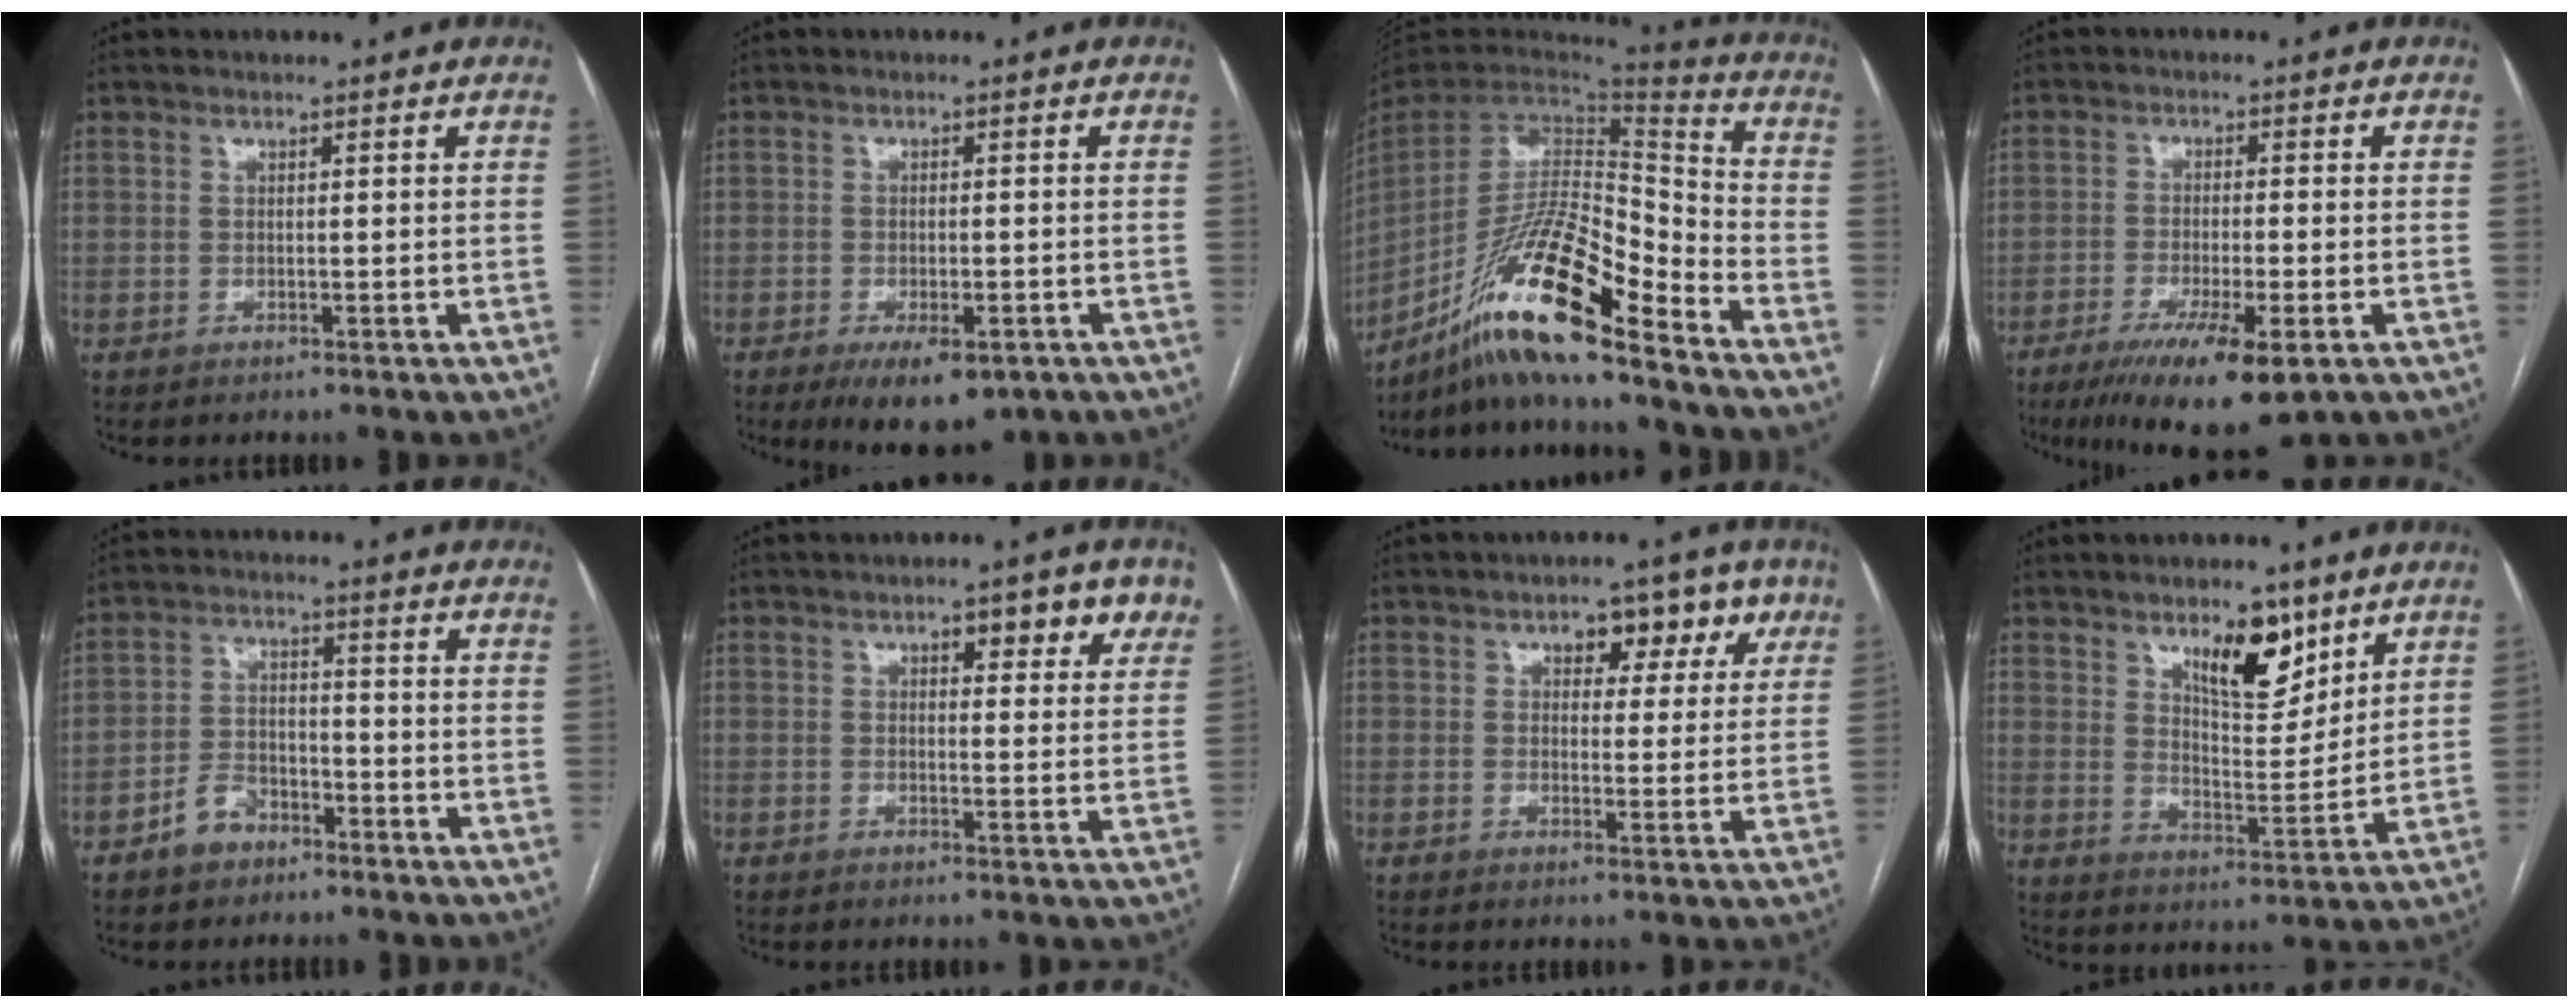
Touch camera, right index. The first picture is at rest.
{"total": 7.5, "force": [-4.4, 3.0, 5.2], "torque": [-0.074, -0.009, -0.061]}
{"total": 20.3, "force": [-14.3, 1.4, 14.4], "torque": [-0.284, -0.011, -0.263]}
{"total": 11.9, "force": [-6.9, 2.0, 9.4], "torque": [-0.153, -0.028, -0.109]}
{"total": 5.8, "force": [-3.7, 3.7, 2.5], "torque": [-0.053, 0.015, -0.063]}
{"total": 6.8, "force": [3.7, 2.1, 5.3], "torque": [-0.057, 0.008, 0.045]}
{"total": 7.2, "force": [3.7, 4.4, 4.3], "torque": [-0.032, 0.020, 0.044]}
{"total": 9.5, "force": [6.0, 3.5, 6.6], "torque": [-0.107, -0.007, 0.104]}